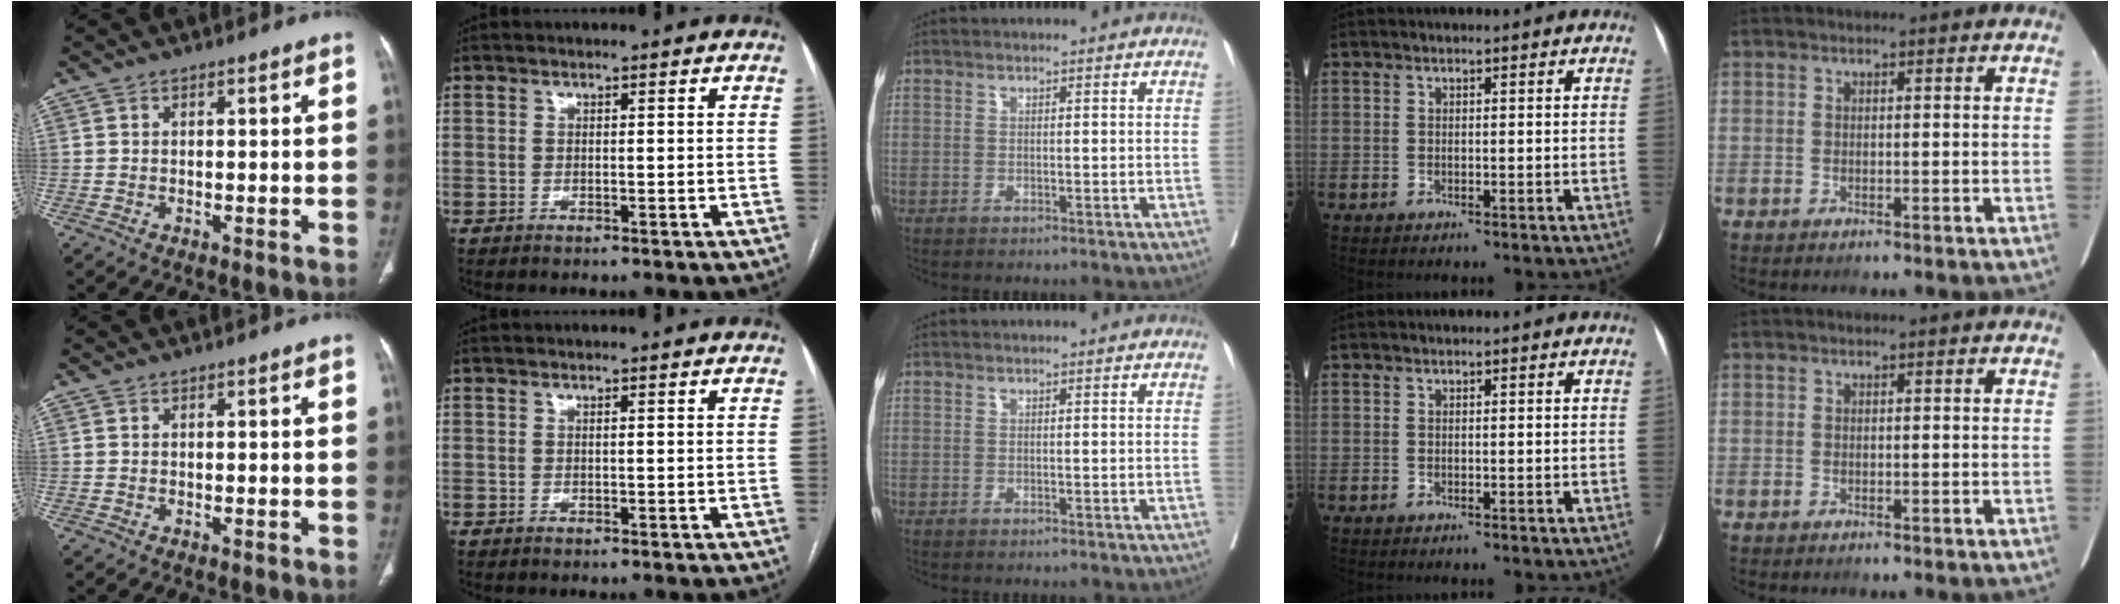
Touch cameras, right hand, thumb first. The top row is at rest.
{}